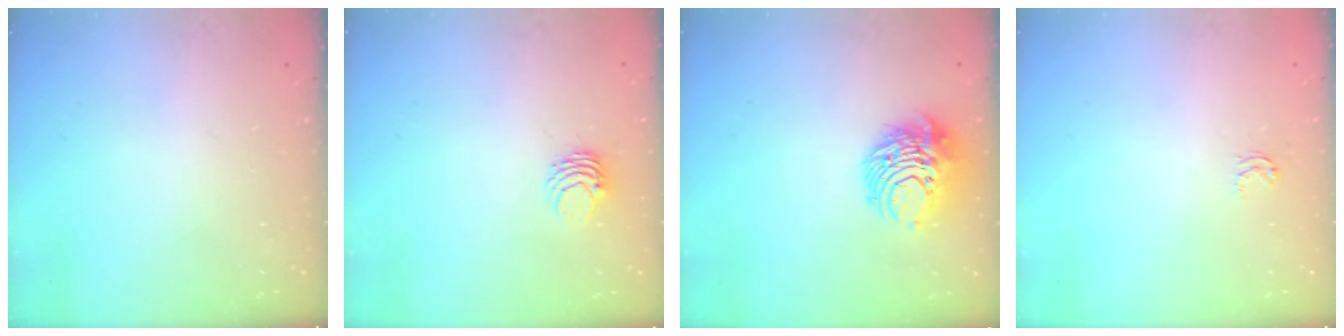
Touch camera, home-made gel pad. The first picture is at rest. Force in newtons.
{"total": 4.0, "press": 3.9, "slide": 0.4}
{"total": 10.4, "press": 10.3, "slide": 1.0}
{"total": 2.6, "press": 2.6, "slide": 0.4}